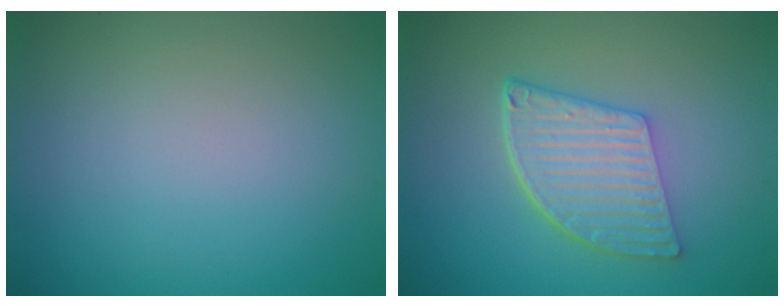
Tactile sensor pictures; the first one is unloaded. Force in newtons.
{"total": 5.8, "press": 4.3, "slide": 3.9}